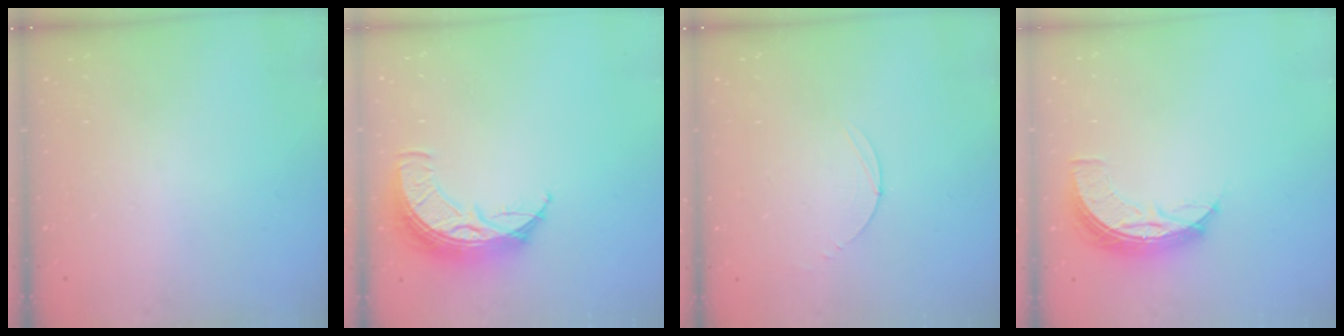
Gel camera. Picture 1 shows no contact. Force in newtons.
{"total": 10.9, "press": 10.9, "slide": 0.7}
{"total": 2.8, "press": 2.8, "slide": 0.3}
{"total": 7.7, "press": 7.6, "slide": 0.7}